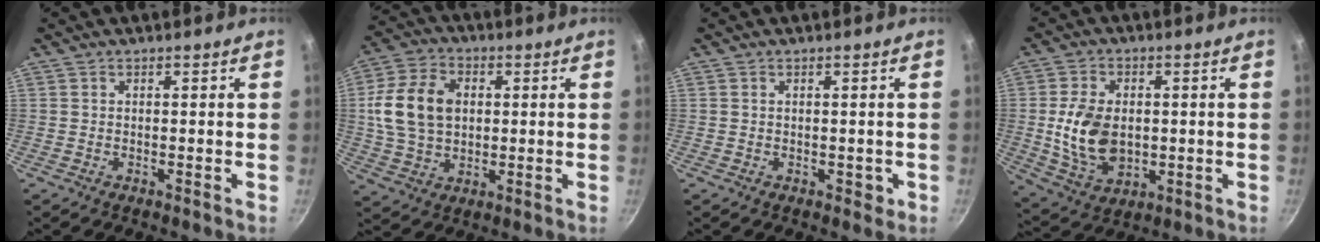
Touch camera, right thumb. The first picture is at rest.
{"total": 14.2, "force": [1.9, 10.3, 9.5], "torque": [-0.162, 0.011, 0.030]}
{"total": 1.4, "force": [-0.1, 1.0, 1.0], "torque": [-0.005, 0.000, 0.000]}
{"total": 12.5, "force": [-0.1, 8.5, 9.2], "torque": [-0.160, -0.007, 0.007]}